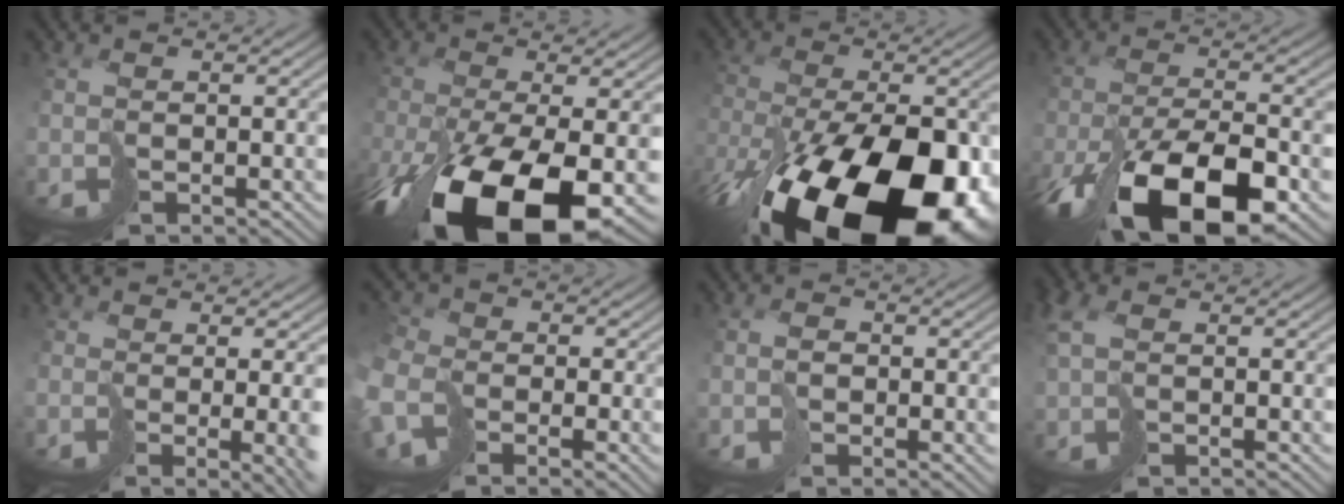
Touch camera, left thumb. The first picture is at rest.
{"total": 15.4, "force": [-6.9, 5.7, 12.5], "torque": [-0.261, -0.046, -0.103]}
{"total": 19.4, "force": [-10.8, 8.8, 13.5], "torque": [-0.233, -0.091, -0.126]}
{"total": 15.4, "force": [-8.3, 5.7, 11.7], "torque": [-0.225, -0.031, -0.135]}
{"total": 6.2, "force": [-0.9, 1.8, 5.9], "torque": [-0.061, -0.025, 0.026]}
{"total": 8.9, "force": [-3.8, 6.2, 5.0], "torque": [-0.159, -0.038, -0.068]}
{"total": 0.0}
{"total": 3.6, "force": [0.4, 2.5, 2.6], "torque": [-0.087, -0.003, 0.010]}